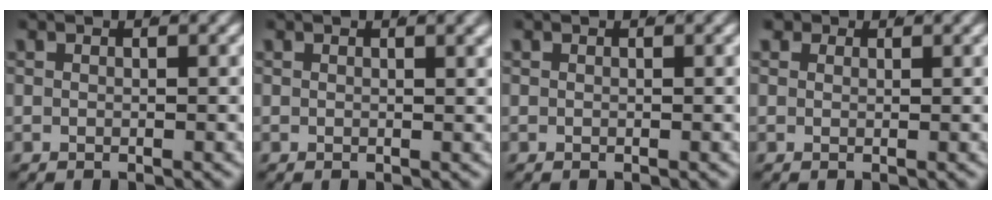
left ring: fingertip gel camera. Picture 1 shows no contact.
{"total": 1.0, "force": [0.7, -0.1, 0.7], "torque": [-0.006, 0.004, 0.010]}
{"total": 0.0}
{"total": 1.1, "force": [0.7, 0.8, 0.3], "torque": [-0.009, -0.006, 0.016]}